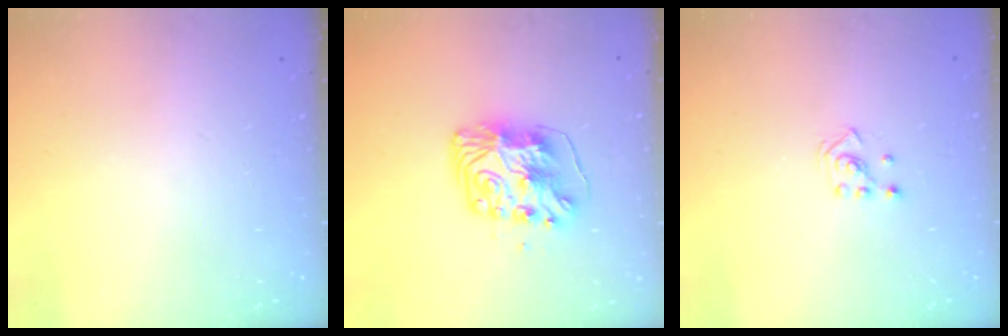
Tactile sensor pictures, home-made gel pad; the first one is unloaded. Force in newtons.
{"total": 9.2, "press": 9.1, "slide": 1.1}
{"total": 2.1, "press": 1.9, "slide": 0.8}